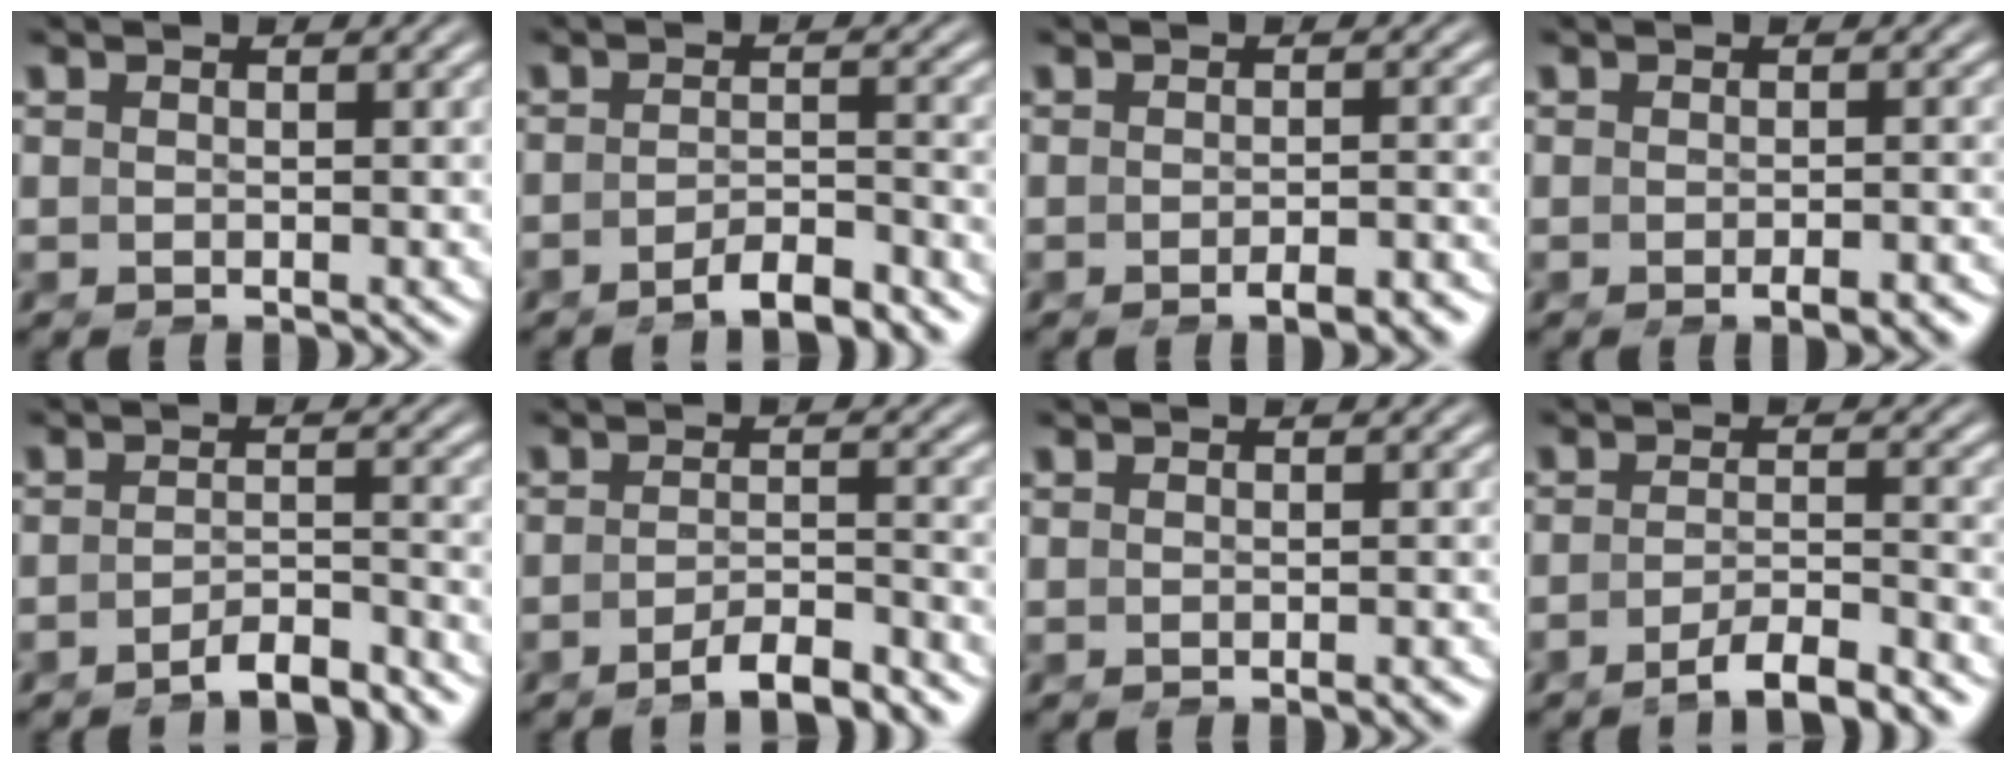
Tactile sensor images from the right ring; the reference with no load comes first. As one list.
[{"total": 3.4, "force": [-3.1, -0.2, 1.4], "torque": [-0.008, -0.001, -0.057]}, {"total": 2.6, "force": [-2.1, 0.2, 1.5], "torque": [-0.014, 0.003, -0.034]}, {"total": 1.9, "force": [-1.4, 0.2, 1.3], "torque": [-0.013, 0.003, -0.023]}, {"total": 3.8, "force": [-3.5, -0.1, 1.3], "torque": [-0.005, -0.003, -0.062]}, {"total": 3.6, "force": [-3.3, -0.2, 1.6], "torque": [-0.011, -0.002, -0.058]}, {"total": 0.9, "force": [-0.6, -0.1, 0.6], "torque": [-0.007, 0.004, -0.011]}, {"total": 3.6, "force": [-3.0, -0.2, 1.9], "torque": [-0.016, -0.002, -0.051]}]